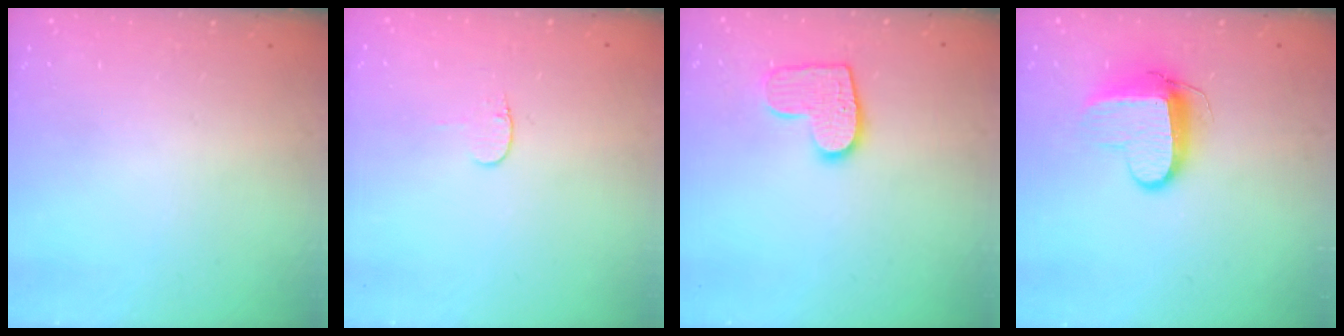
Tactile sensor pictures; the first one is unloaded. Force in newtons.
{"total": 3.2, "press": 3.1, "slide": 0.4}
{"total": 10.8, "press": 10.8, "slide": 0.7}
{"total": 9.6, "press": 9.6, "slide": 0.9}